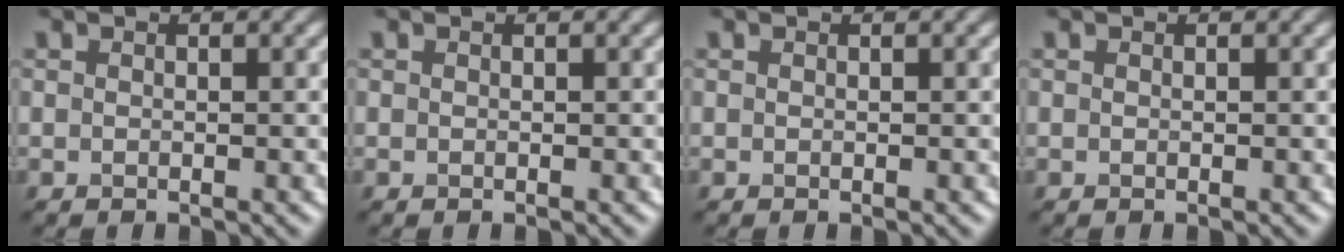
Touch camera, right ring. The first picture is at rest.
{"total": 0.0}
{"total": 0.0}
{"total": 0.0}